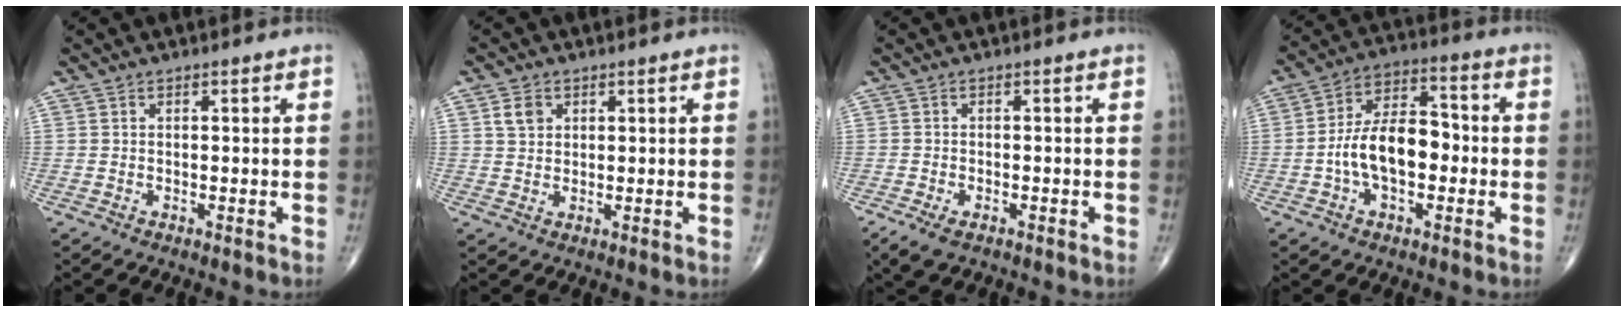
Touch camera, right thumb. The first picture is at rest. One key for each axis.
{"total": 3.3, "fx": 1.3, "fy": 2.5, "fz": 1.6, "tx": -0.019, "ty": -0.002, "tz": 0.026}
{"total": 3.6, "fx": -2.2, "fy": 1.7, "fz": 2.3, "tx": -0.048, "ty": -0.004, "tz": -0.038}
{"total": 12.4, "fx": -2.0, "fy": 7.0, "fz": 10.1, "tx": -0.168, "ty": 0.038, "tz": -0.044}